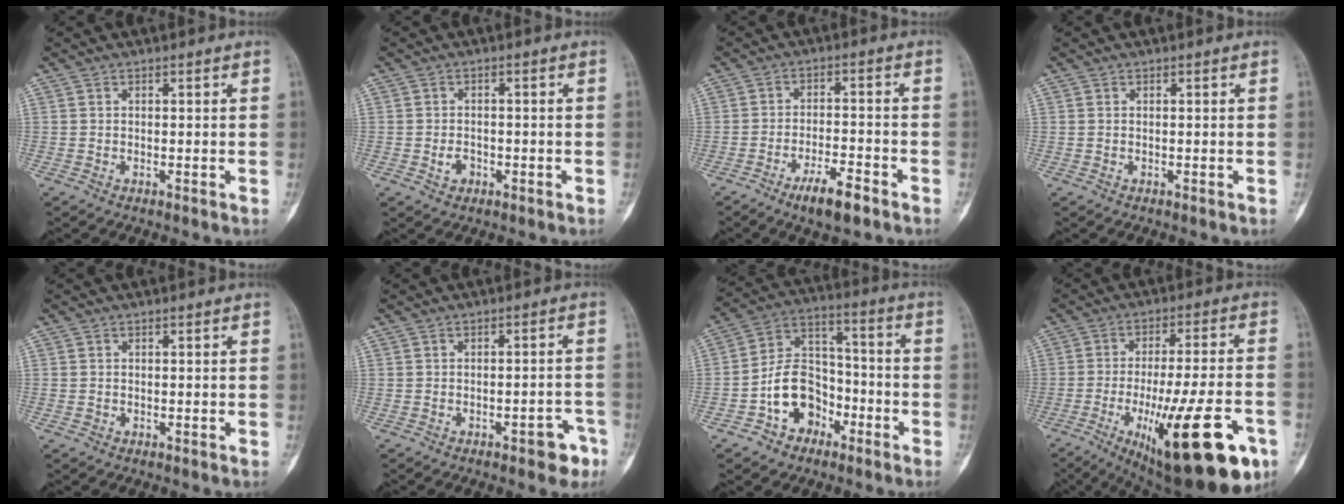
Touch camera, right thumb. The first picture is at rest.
{"total": 2.5, "force": [-0.9, 1.9, 1.3], "torque": [-0.013, 0.006, -0.012]}
{"total": 7.2, "force": [-4.7, 2.0, 5.0], "torque": [-0.083, 0.024, -0.076]}
{"total": 0.0}
{"total": 0.5, "force": [-0.1, 0.5, 0.1], "torque": [0.002, 0.003, -0.001]}
{"total": 5.2, "force": [-2.9, 2.2, 3.7], "torque": [-0.026, 0.027, -0.031]}
{"total": 12.4, "force": [-5.5, 9.1, 6.4], "torque": [-0.076, 0.064, -0.100]}
{"total": 26.3, "force": [-10.5, 7.7, 22.8], "torque": [-0.302, 0.020, -0.141]}